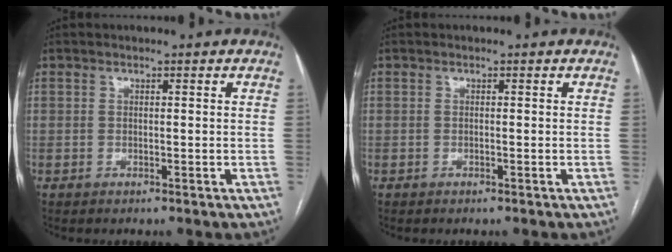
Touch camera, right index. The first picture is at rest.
{"total": 0.0}